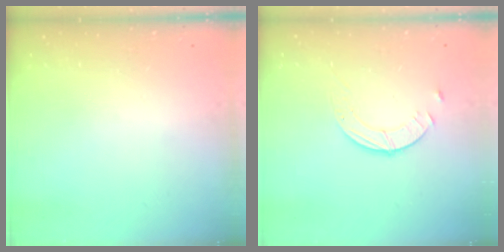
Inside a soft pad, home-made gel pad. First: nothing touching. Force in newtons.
{"total": 2.3, "press": 2.3, "slide": 0.3}